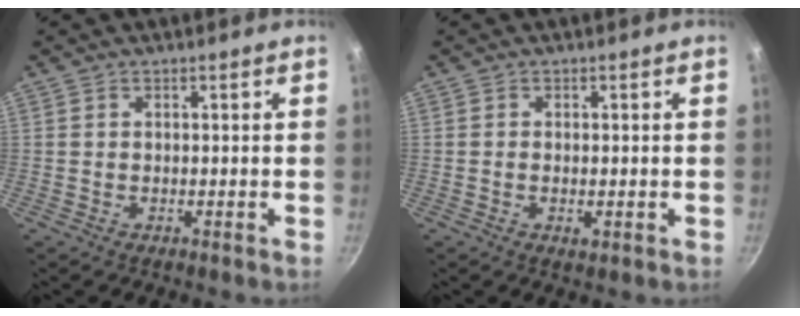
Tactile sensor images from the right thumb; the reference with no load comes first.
{"total": 1.6, "force": [-0.4, 0.7, 1.4], "torque": [-0.023, -0.004, -0.006]}